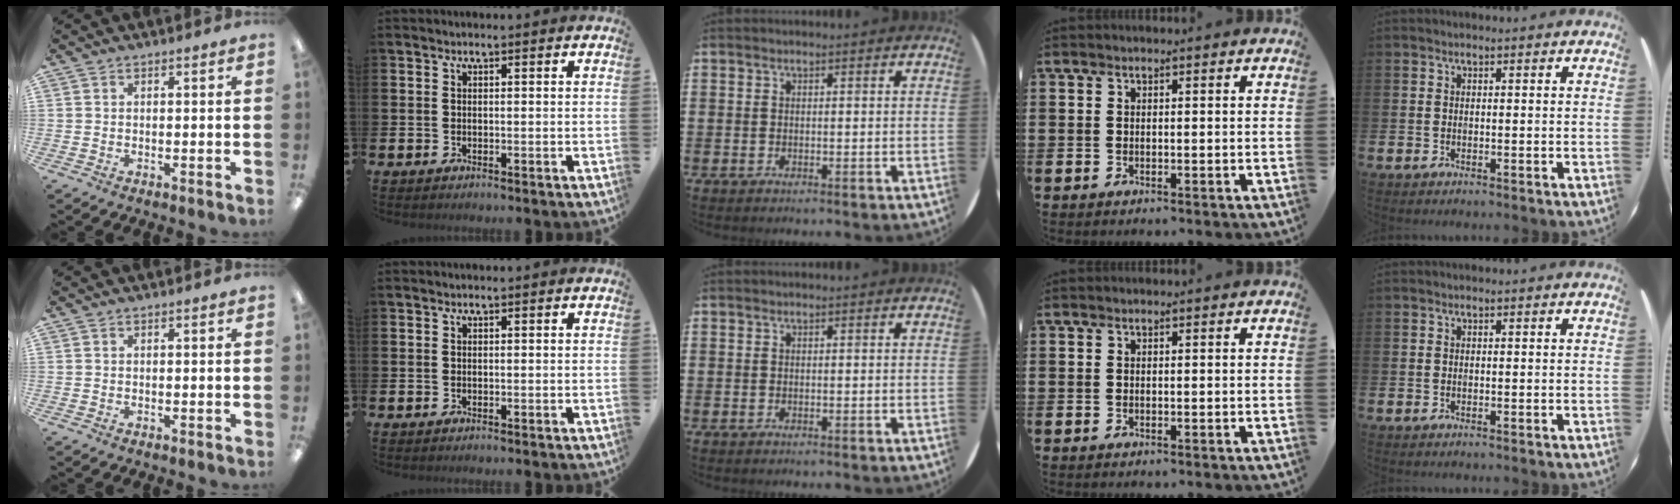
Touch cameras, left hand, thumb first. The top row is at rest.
{}